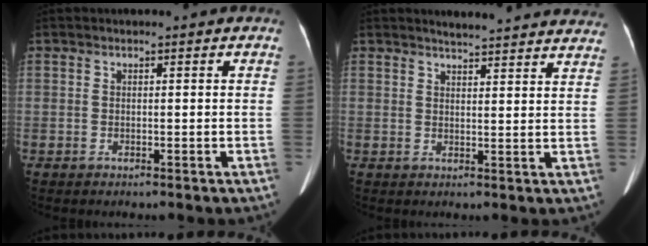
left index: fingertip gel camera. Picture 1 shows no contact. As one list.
[{"total": 15.1, "force": [14.3, 1.5, 4.5], "torque": [-0.050, -0.010, 0.160]}]